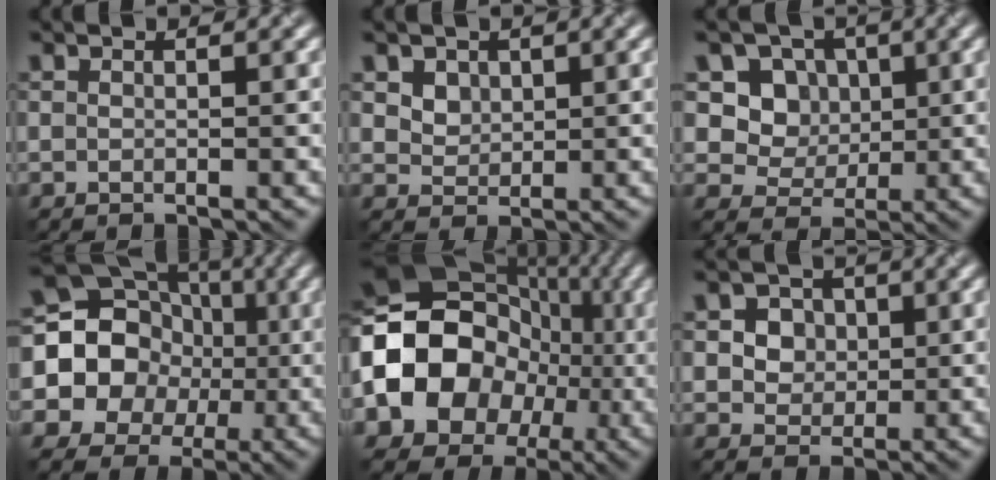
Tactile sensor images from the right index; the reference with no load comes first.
{"total": 2.8, "force": [1.5, 2.1, 1.2], "torque": [-0.038, -0.003, 0.041]}
{"total": 7.1, "force": [2.6, 6.0, 2.9], "torque": [-0.052, -0.002, 0.042]}
{"total": 14.2, "force": [-0.4, 12.8, 6.2], "torque": [-0.126, 0.038, -0.040]}
{"total": 14.2, "force": [-1.8, 11.2, 8.4], "torque": [-0.156, 0.002, -0.047]}
{"total": 4.8, "force": [1.7, 4.0, 2.2], "torque": [-0.033, 0.012, 0.023]}